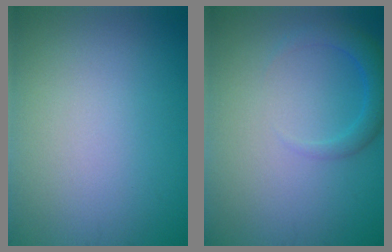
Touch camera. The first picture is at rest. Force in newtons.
{"total": 2.2, "press": 2.2, "slide": 0.3}